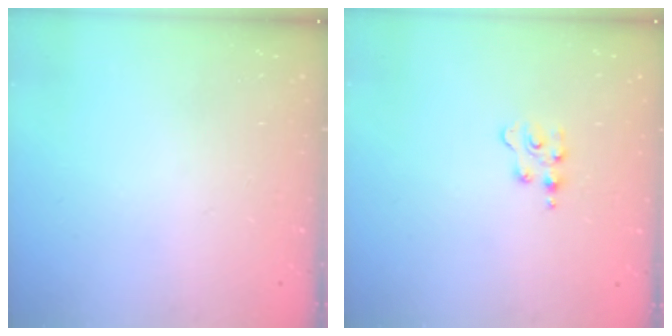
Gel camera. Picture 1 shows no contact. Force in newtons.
{"total": 2.3, "press": 2.3, "slide": 0.3}